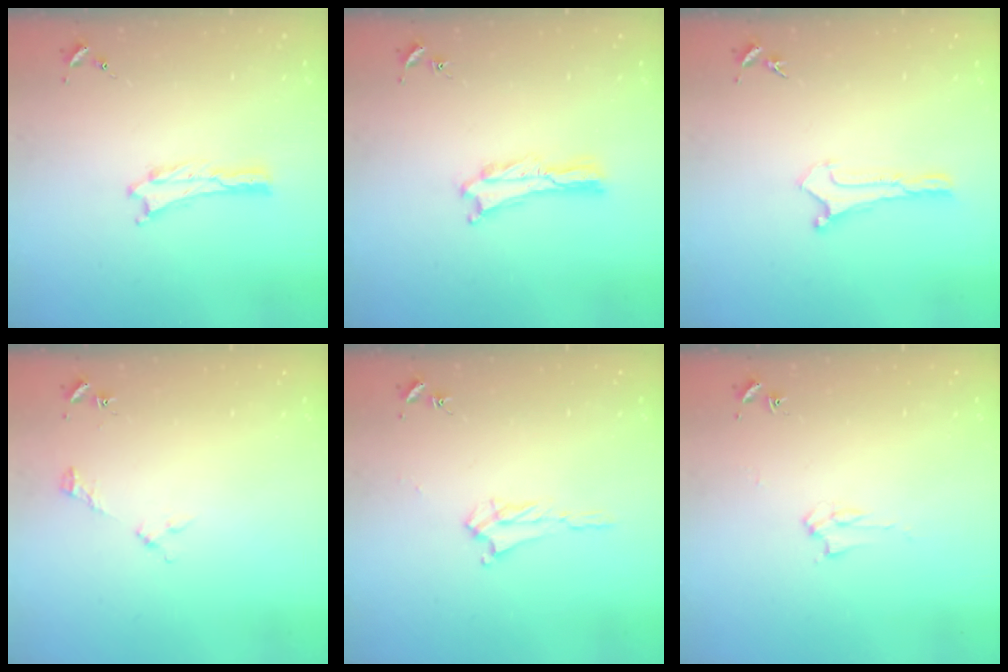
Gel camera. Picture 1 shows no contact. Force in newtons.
{"total": 0.7, "press": 0.7, "slide": 0.2}
{"total": 0.0}
{"total": 2.2, "press": 2.2, "slide": 0.3}
{"total": 2.4, "press": 2.4, "slide": 0.4}
{"total": 2.8, "press": 2.8, "slide": 0.4}